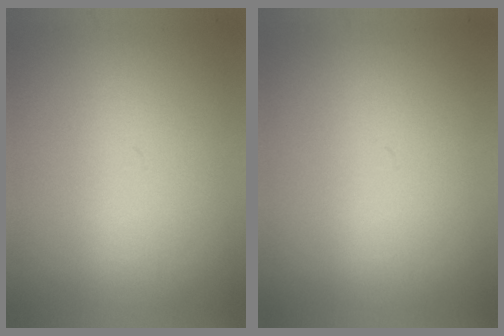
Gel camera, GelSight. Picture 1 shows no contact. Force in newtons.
{"total": 0.0}